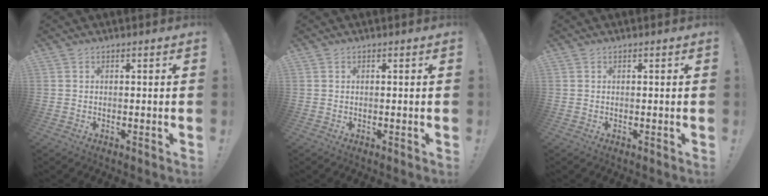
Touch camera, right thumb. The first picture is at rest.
{"total": 0.0}
{"total": 0.0}